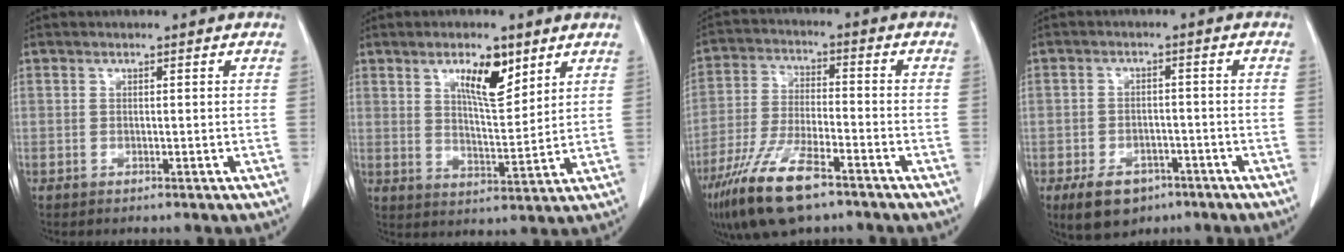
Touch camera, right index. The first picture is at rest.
{"total": 7.9, "force": [4.4, 2.2, 6.1], "torque": [-0.107, -0.001, 0.079]}
{"total": 13.0, "force": [-8.7, 3.0, 9.3], "torque": [-0.186, -0.022, -0.156]}
{"total": 6.8, "force": [-4.2, 4.2, 3.2], "torque": [-0.058, 0.000, -0.059]}